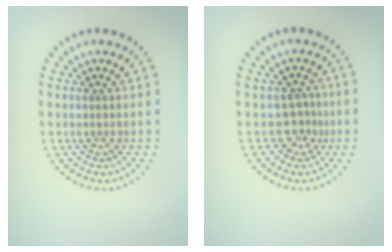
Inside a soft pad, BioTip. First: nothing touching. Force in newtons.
{"total": 1.8, "press": 1.3, "slide": 1.3}